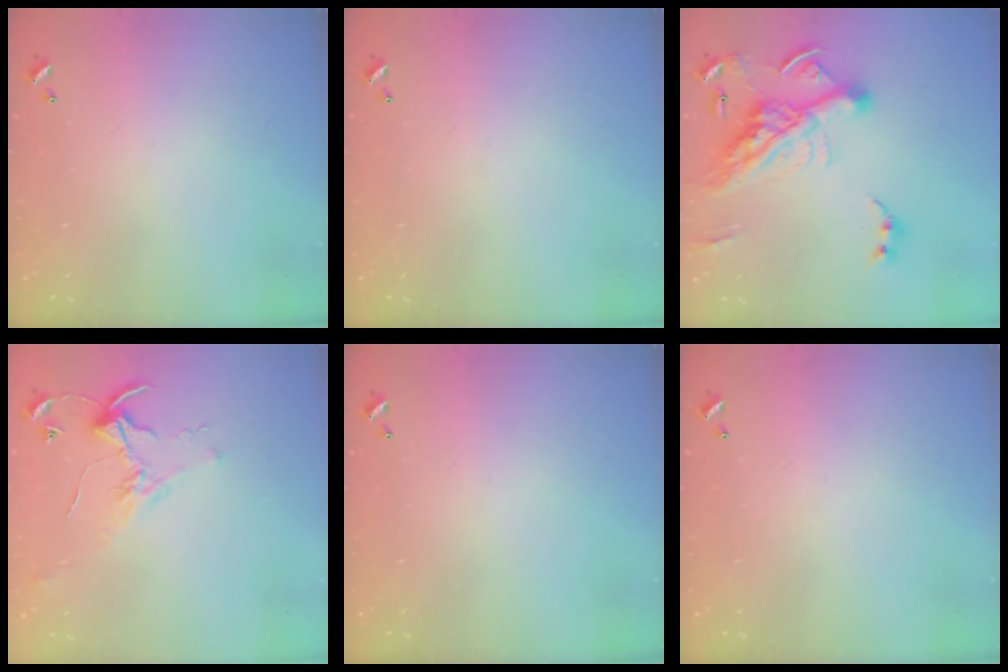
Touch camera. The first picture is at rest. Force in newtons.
{"total": 0.0}
{"total": 18.2, "press": 18.0, "slide": 2.7}
{"total": 2.1, "press": 2.1, "slide": 0.1}
{"total": 0.0}
{"total": 0.0}